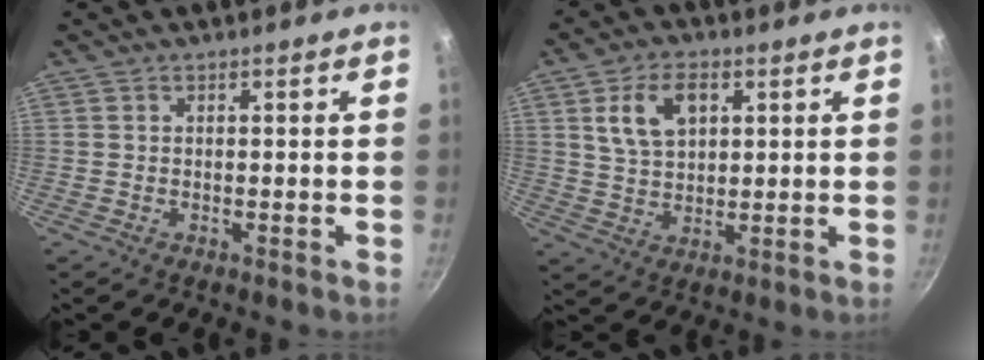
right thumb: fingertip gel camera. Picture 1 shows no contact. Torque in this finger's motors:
{"motor_torque": [0.05, 0.13, 0.10, -0.33, 0.14]}